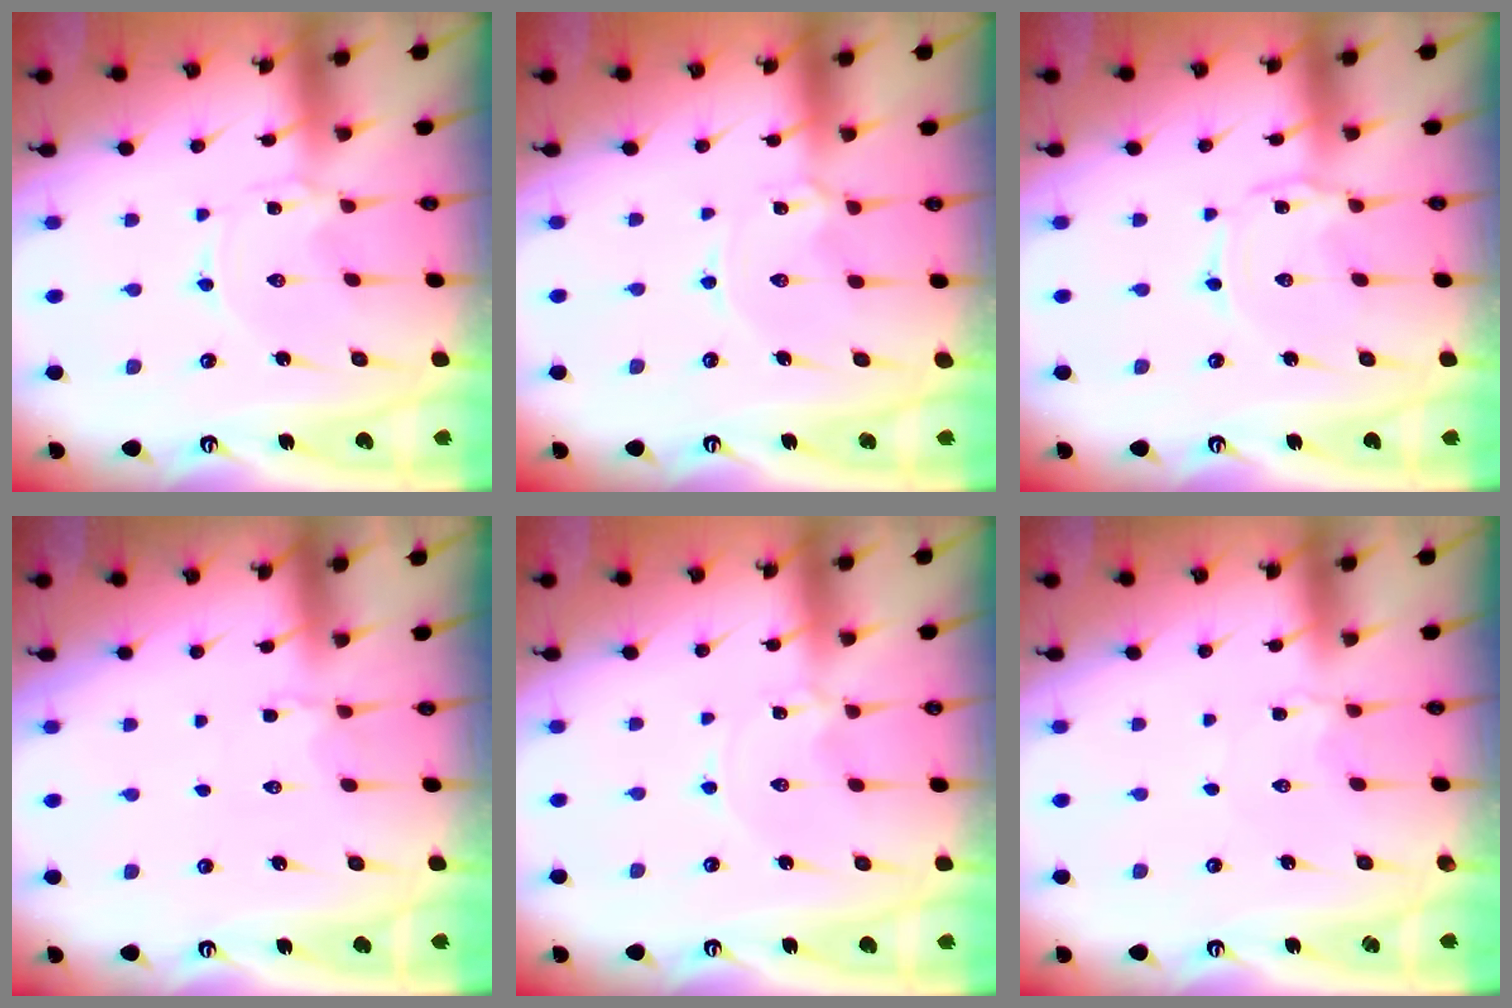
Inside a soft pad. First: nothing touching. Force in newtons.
{"total": 2.0, "press": 2.0, "slide": 0.1}
{"total": 1.5, "press": 1.5, "slide": 0.1}
{"total": 2.6, "press": 2.2, "slide": 1.4}
{"total": 0.0}
{"total": 1.9, "press": 1.9, "slide": 0.2}